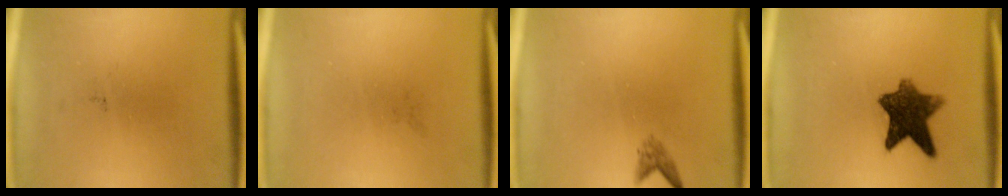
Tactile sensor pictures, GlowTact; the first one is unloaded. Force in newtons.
{"total": 0.0}
{"total": 1.3}
{"total": 8.9}